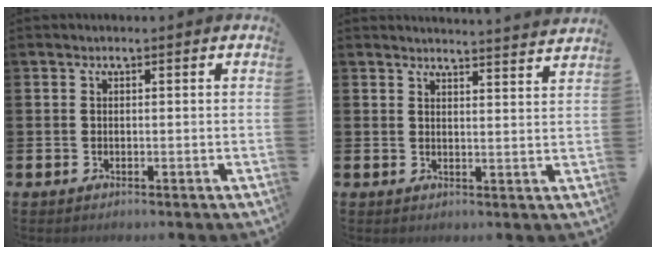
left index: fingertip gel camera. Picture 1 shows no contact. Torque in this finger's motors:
{"motor_torque": [-0.10, -0.01, -0.05, -0.01]}